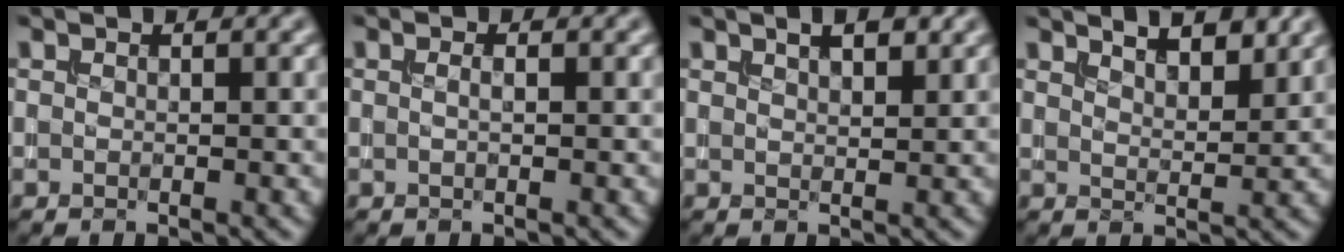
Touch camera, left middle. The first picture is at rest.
{"total": 0.5, "force": [0.0, 0.0, 0.5], "torque": [-0.009, 0.001, -0.001]}
{"total": 2.5, "force": [1.6, 0.7, 1.8], "torque": [-0.021, 0.003, 0.027]}
{"total": 4.1, "force": [3.2, 1.2, 2.3], "torque": [-0.016, 0.011, 0.033]}